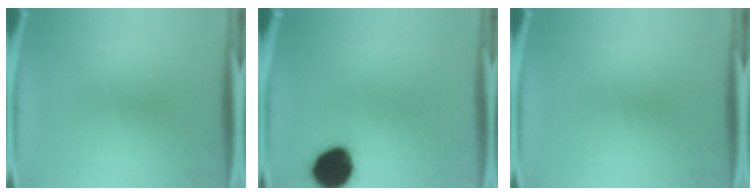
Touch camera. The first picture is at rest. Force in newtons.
{"total": 11.9}
{"total": 0.0}